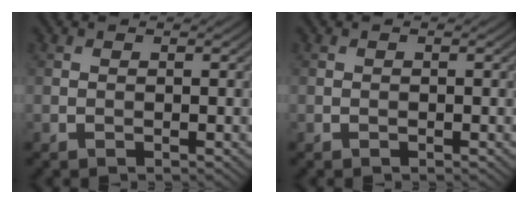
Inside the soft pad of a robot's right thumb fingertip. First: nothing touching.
{"total": 0.0}